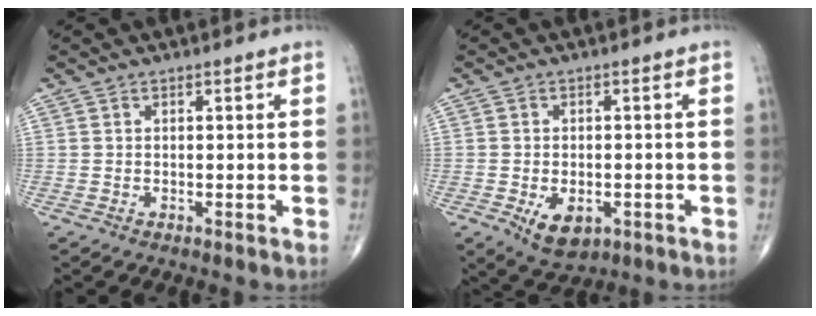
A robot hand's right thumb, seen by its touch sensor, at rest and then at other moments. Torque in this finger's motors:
{"motor_torque": [-0.15, 0.31, 0.24, 0.14, 0.11]}